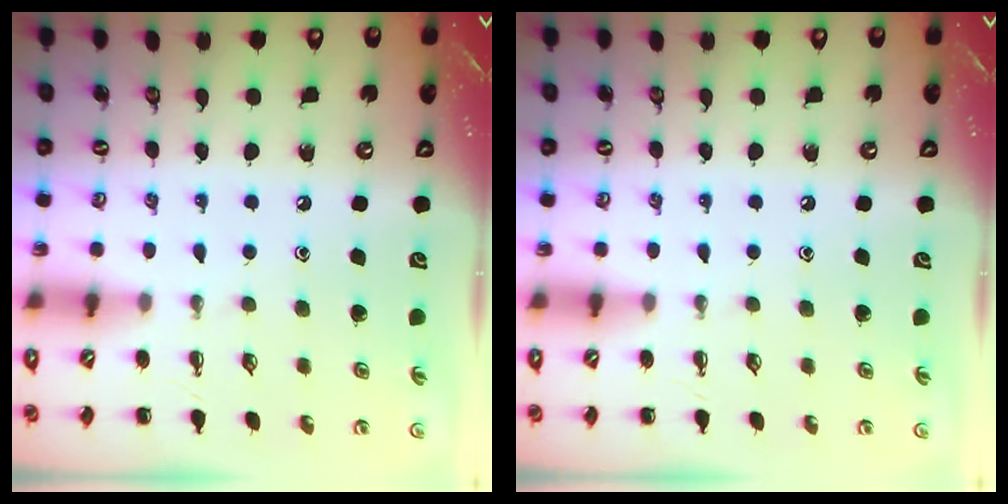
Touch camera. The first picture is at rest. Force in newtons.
{"total": 0.0}